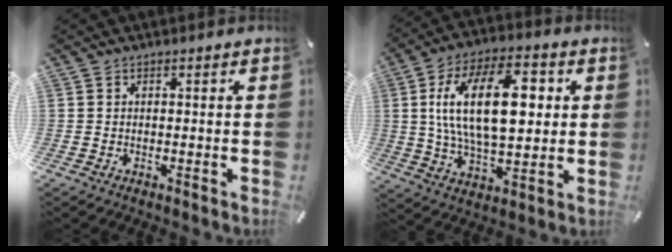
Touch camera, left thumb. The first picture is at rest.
{"total": 21.9, "force": [4.0, 11.4, 18.2], "torque": [-0.338, 0.001, 0.055]}